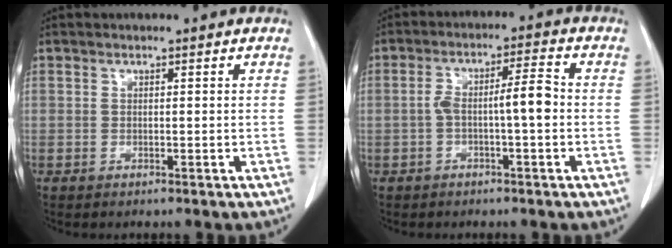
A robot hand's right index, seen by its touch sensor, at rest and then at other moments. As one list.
[{"total": 5.9, "force": [-1.0, 0.8, 5.7], "torque": [-0.104, 0.024, -0.015]}]